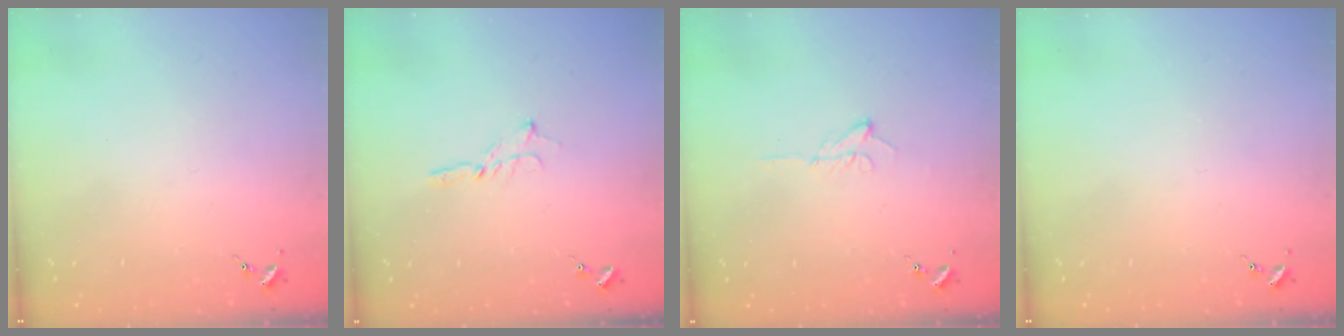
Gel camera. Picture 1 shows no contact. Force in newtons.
{"total": 2.3, "press": 2.3, "slide": 0.2}
{"total": 6.5, "press": 6.5, "slide": 0.8}
{"total": 0.0}